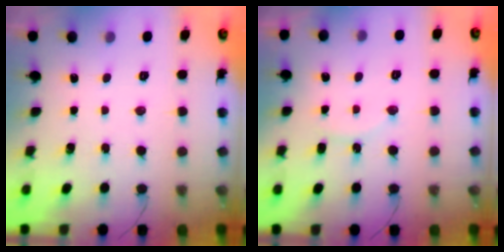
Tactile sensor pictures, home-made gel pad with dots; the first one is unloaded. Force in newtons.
{"total": 9.3, "press": 9.3, "slide": 0.6}